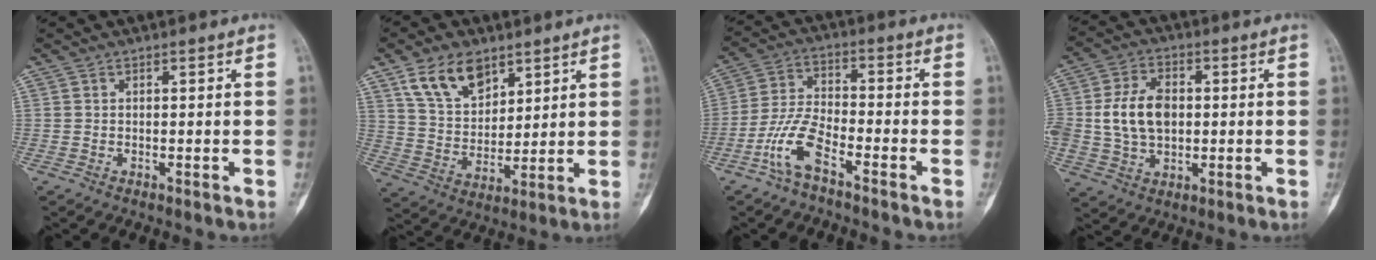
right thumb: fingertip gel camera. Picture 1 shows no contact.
{"total": 11.4, "force": [7.0, 6.6, 6.1], "torque": [-0.090, -0.033, 0.139]}
{"total": 8.4, "force": [-5.0, 2.6, 6.2], "torque": [-0.141, 0.028, -0.106]}
{"total": 10.9, "force": [0.5, 7.4, 7.9], "torque": [-0.134, 0.011, 0.013]}